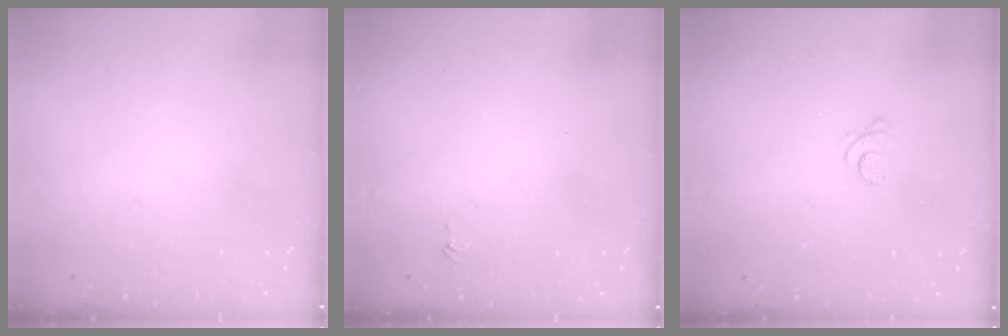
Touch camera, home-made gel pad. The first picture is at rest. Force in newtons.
{"total": 3.1, "press": 3.1, "slide": 0.4}
{"total": 2.6, "press": 2.6, "slide": 0.3}